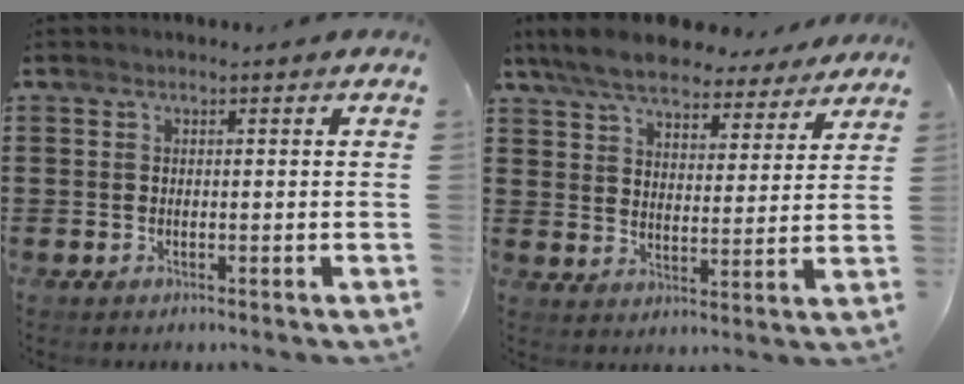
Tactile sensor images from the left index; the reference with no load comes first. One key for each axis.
{"total": 7.8, "fx": 7.2, "fy": 1.6, "fz": 2.6, "tx": -0.081, "ty": -0.025, "tz": 0.131}